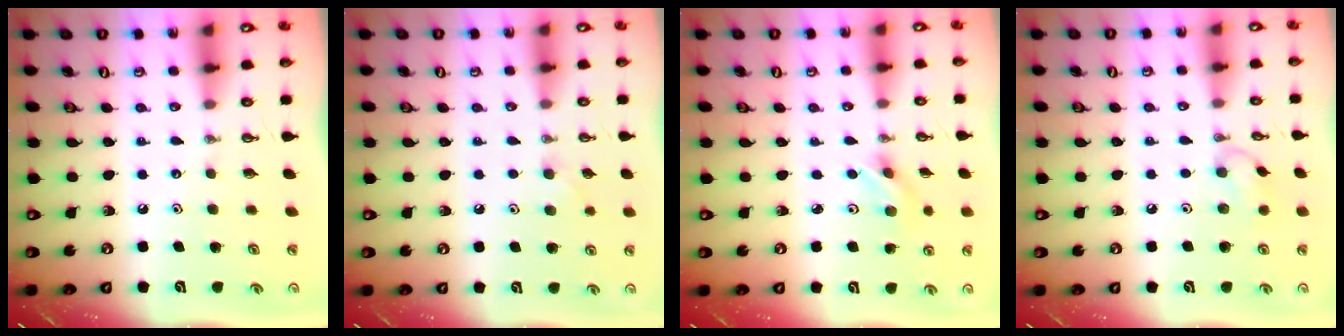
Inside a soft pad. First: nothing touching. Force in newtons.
{"total": 6.7, "press": 5.8, "slide": 3.4}
{"total": 2.9, "press": 2.8, "slide": 0.8}
{"total": 7.4, "press": 7.3, "slide": 0.5}